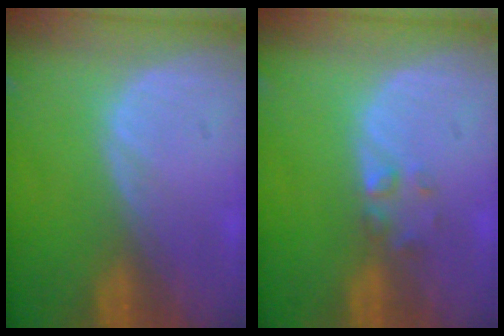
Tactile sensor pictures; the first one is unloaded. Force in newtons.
{"total": 1.7, "press": 1.7, "slide": 0.2}